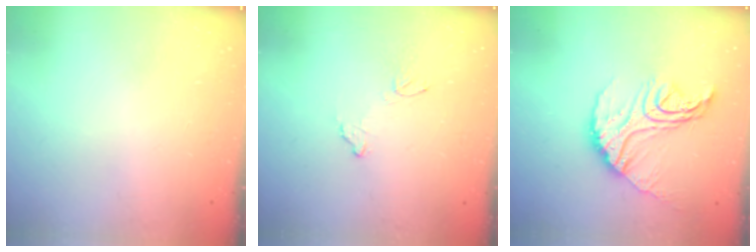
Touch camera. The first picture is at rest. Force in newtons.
{"total": 8.0, "press": 8.0, "slide": 0.4}
{"total": 15.6, "press": 15.5, "slide": 1.0}